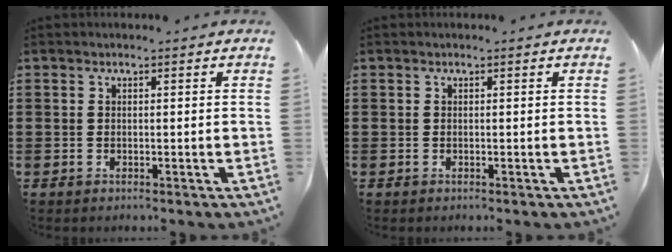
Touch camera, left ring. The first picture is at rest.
{"total": 0.0}